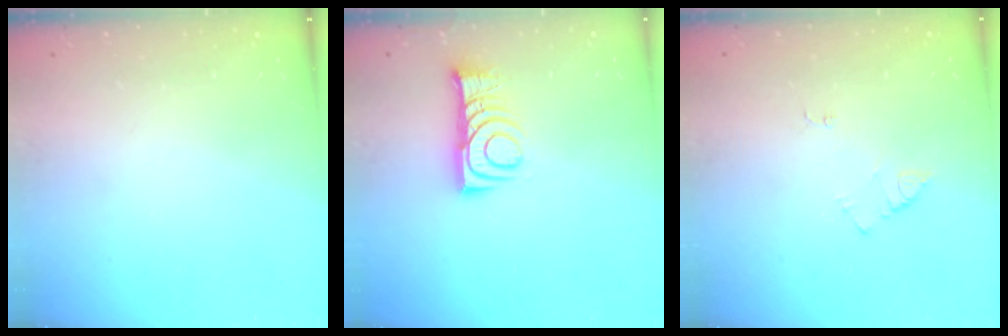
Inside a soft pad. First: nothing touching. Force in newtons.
{"total": 8.7, "press": 8.7, "slide": 0.8}
{"total": 4.2, "press": 4.2, "slide": 0.4}